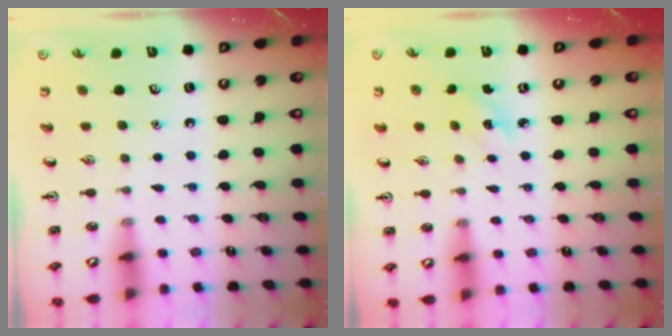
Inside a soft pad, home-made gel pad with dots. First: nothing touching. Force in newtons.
{"total": 2.4, "press": 2.2, "slide": 0.8}